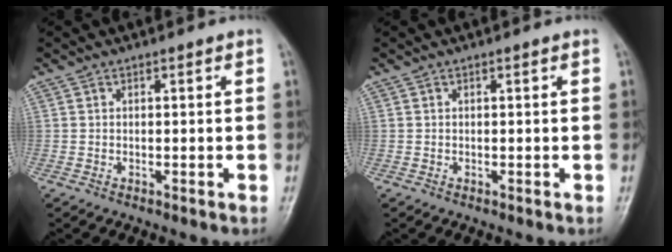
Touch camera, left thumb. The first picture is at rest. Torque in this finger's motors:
{"motor_torque": [0.00, 0.00, -0.06, 0.05, 0.00]}